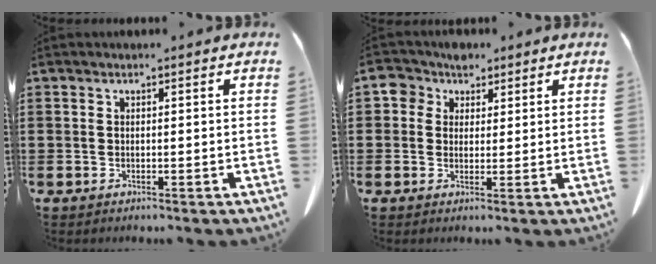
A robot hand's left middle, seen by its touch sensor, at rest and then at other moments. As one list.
[{"total": 4.4, "force": [2.5, 3.4, 1.3], "torque": [-0.037, 0.007, 0.043]}]